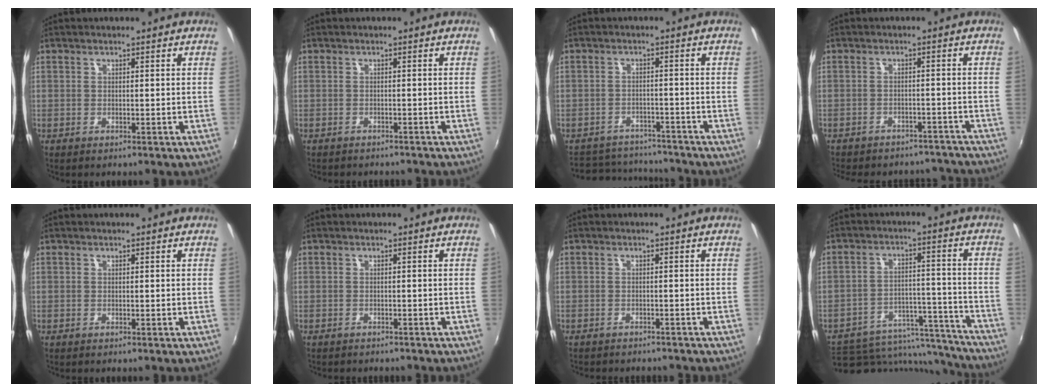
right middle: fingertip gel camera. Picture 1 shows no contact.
{"total": 3.5, "force": [-3.2, 1.0, 1.0], "torque": [-0.027, -0.012, -0.046]}
{"total": 10.8, "force": [-9.8, 4.1, 2.2], "torque": [-0.063, 0.023, -0.138]}
{"total": 15.1, "force": [-13.4, 5.6, 4.1], "torque": [-0.102, 0.014, -0.159]}
{"total": 0.0}
{"total": 2.2, "force": [-2.1, 0.6, 0.6], "torque": [-0.018, -0.011, -0.030]}
{"total": 4.6, "force": [-4.2, 1.3, 1.3], "torque": [-0.037, -0.013, -0.060]}
{"total": 17.9, "force": [-15.6, 7.3, 5.0], "torque": [-0.091, 0.032, -0.196]}